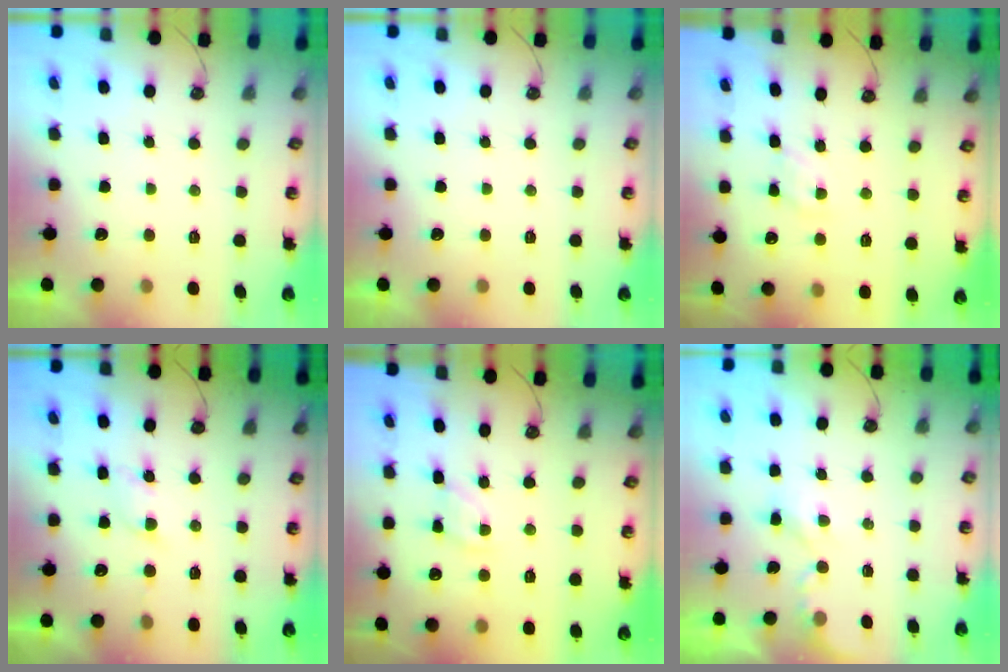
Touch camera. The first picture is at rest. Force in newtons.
{"total": 0.0}
{"total": 3.0, "press": 2.9, "slide": 0.4}
{"total": 4.1, "press": 4.0, "slide": 0.6}
{"total": 4.0, "press": 4.0, "slide": 0.3}
{"total": 2.7, "press": 2.7, "slide": 0.5}